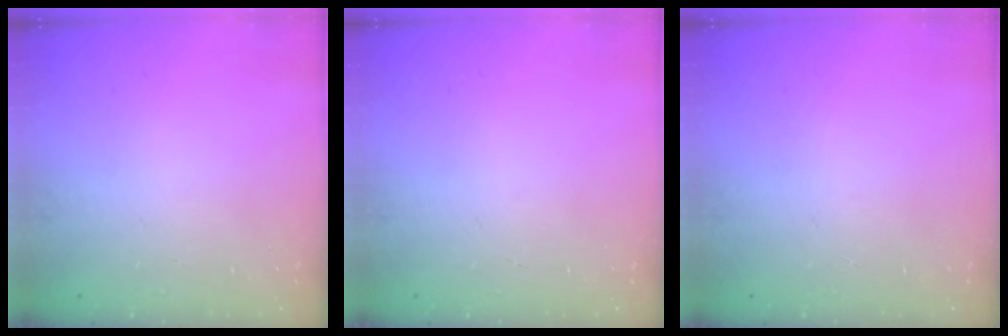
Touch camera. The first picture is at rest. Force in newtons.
{"total": 0.0}
{"total": 0.0}